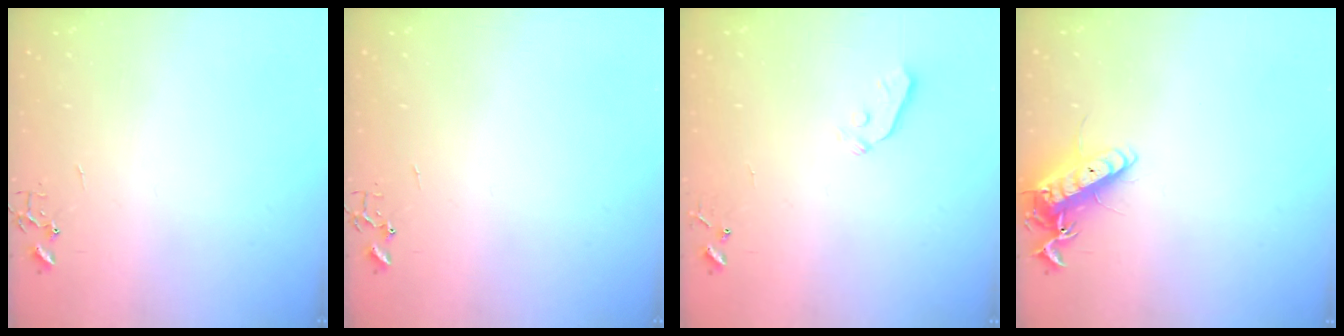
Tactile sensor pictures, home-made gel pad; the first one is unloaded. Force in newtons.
{"total": 0.0}
{"total": 3.3, "press": 3.2, "slide": 0.7}
{"total": 13.6, "press": 13.5, "slide": 1.3}